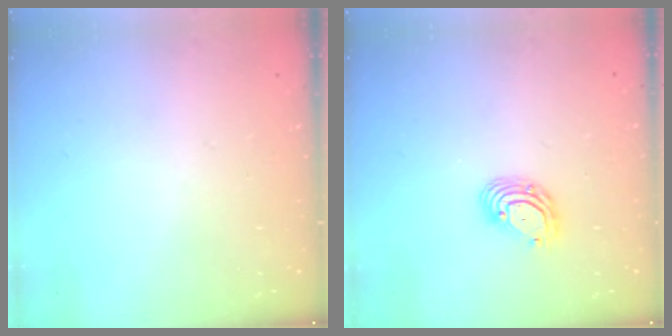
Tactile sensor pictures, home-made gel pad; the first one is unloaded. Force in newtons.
{"total": 6.5, "press": 6.5, "slide": 1.1}